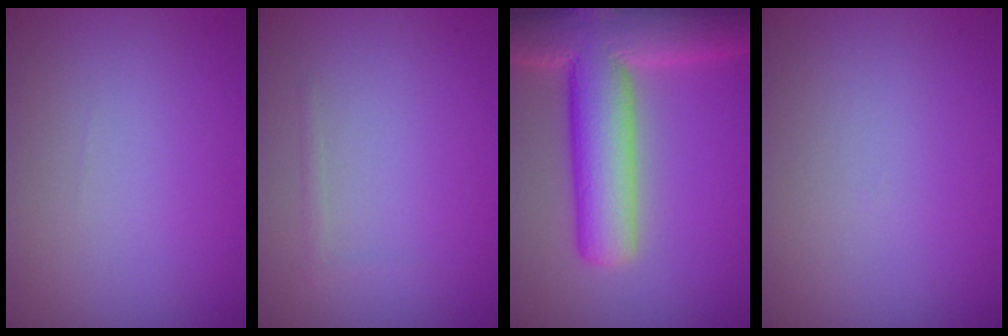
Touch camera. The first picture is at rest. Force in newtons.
{"total": 0.5, "press": 0.5, "slide": 0.0}
{"total": 11.0, "press": 10.9, "slide": 0.7}
{"total": 0.0}